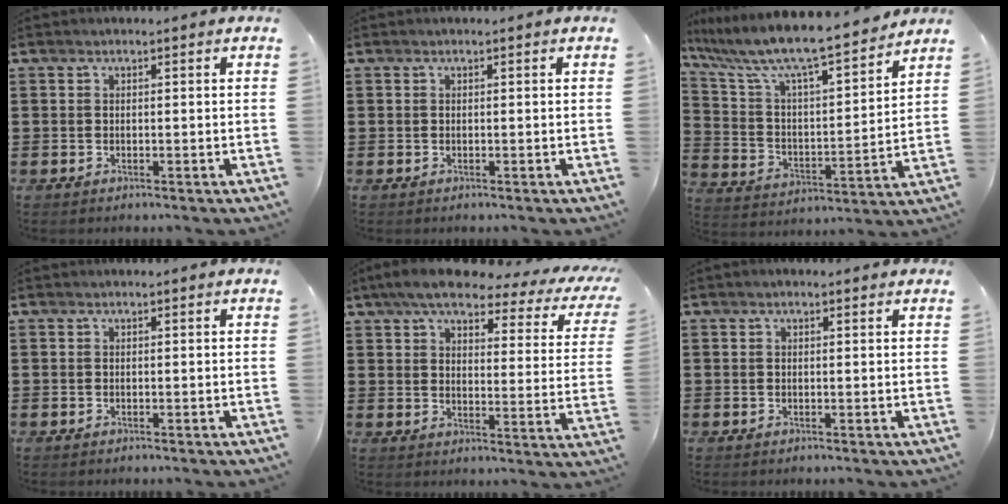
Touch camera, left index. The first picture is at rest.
{"total": 0.0}
{"total": 9.2, "force": [8.0, 0.6, 4.5], "torque": [-0.123, -0.059, 0.129]}
{"total": 0.0}
{"total": 7.2, "force": [5.7, 1.2, 4.3], "torque": [-0.091, -0.029, 0.091]}
{"total": 0.7, "force": [0.4, 0.3, 0.5], "torque": [-0.010, 0.004, 0.007]}